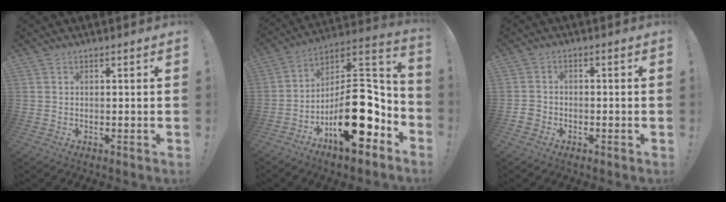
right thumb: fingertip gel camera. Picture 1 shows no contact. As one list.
[{"total": 22.4, "force": [-7.2, 11.3, 18.0], "torque": [-0.266, 0.043, -0.106]}, {"total": 2.6, "force": [-1.6, 2.0, 0.6], "torque": [-0.012, 0.007, -0.032]}]